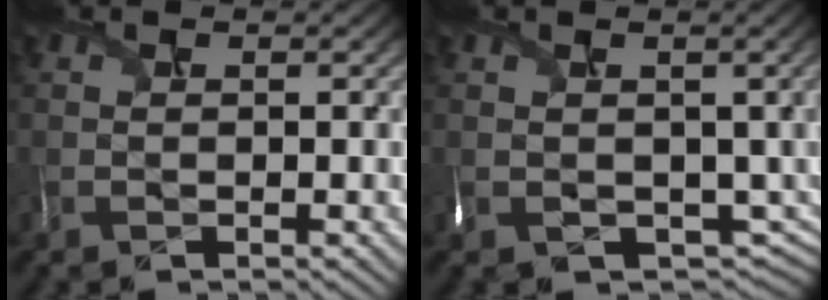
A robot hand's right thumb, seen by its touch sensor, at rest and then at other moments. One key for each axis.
{"total": 4.6, "fx": -0.3, "fy": 3.5, "fz": 3.0, "tx": -0.078, "ty": -0.024, "tz": 0.013}